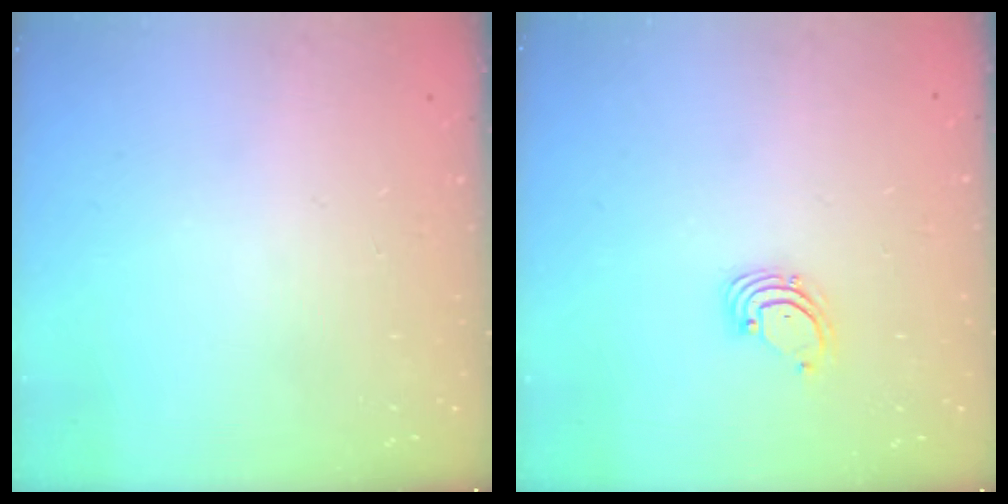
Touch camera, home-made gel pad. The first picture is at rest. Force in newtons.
{"total": 1.6, "press": 1.6, "slide": 0.1}